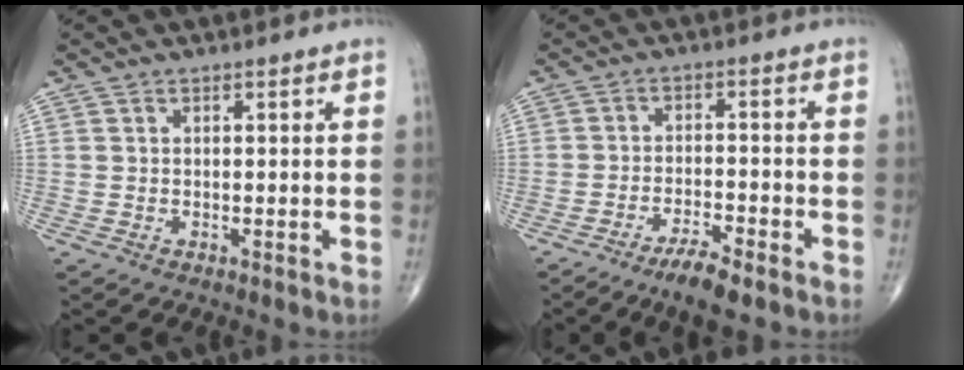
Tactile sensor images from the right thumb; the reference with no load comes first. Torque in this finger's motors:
{"motor_torque": [0.12, 0.50, 0.36, 0.18, 0.13]}